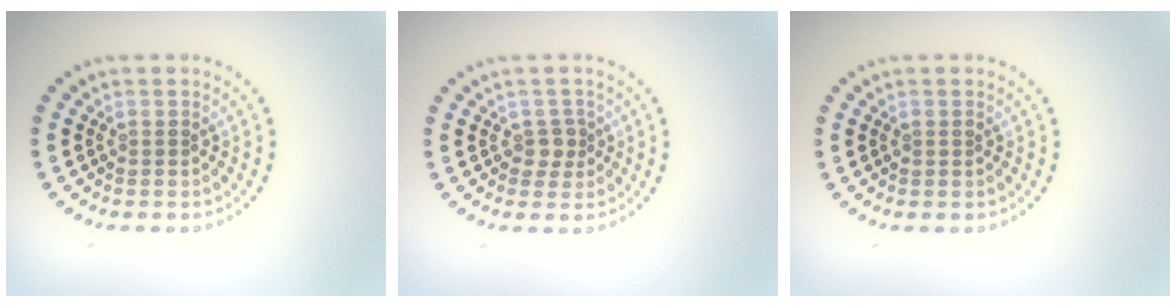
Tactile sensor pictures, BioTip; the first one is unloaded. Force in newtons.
{"total": 1.5, "press": 1.3, "slide": 0.7}
{"total": 0.6, "press": 0.6, "slide": 0.2}